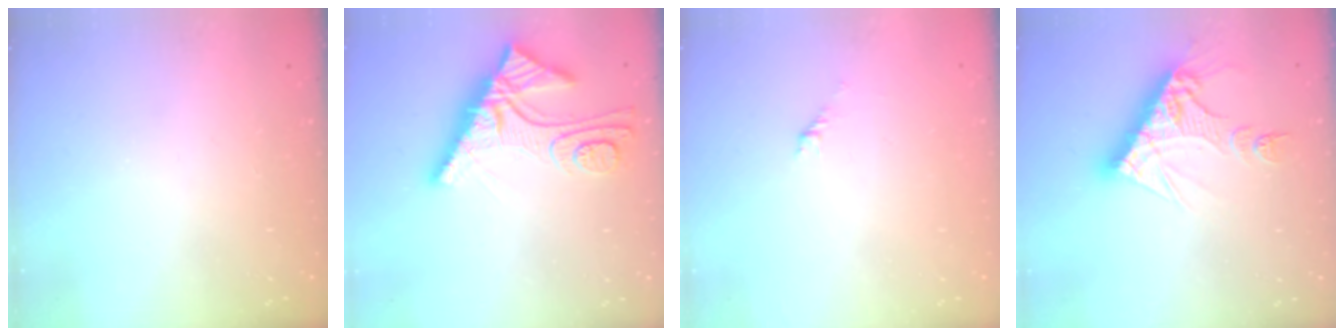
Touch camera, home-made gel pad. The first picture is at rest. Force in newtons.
{"total": 11.9, "press": 11.9, "slide": 1.0}
{"total": 1.5, "press": 1.4, "slide": 0.5}
{"total": 12.9, "press": 12.8, "slide": 1.3}